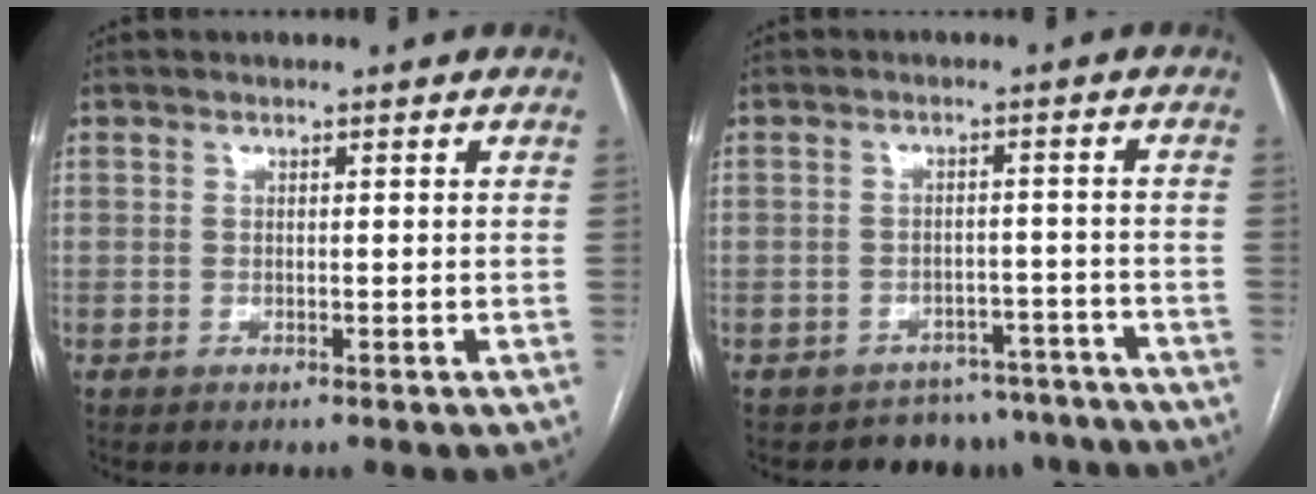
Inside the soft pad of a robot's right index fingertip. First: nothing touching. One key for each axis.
{"total": 9.2, "fx": -8.1, "fy": 4.3, "fz": -0.3, "tx": 0.025, "ty": 0.033, "tz": -0.089}